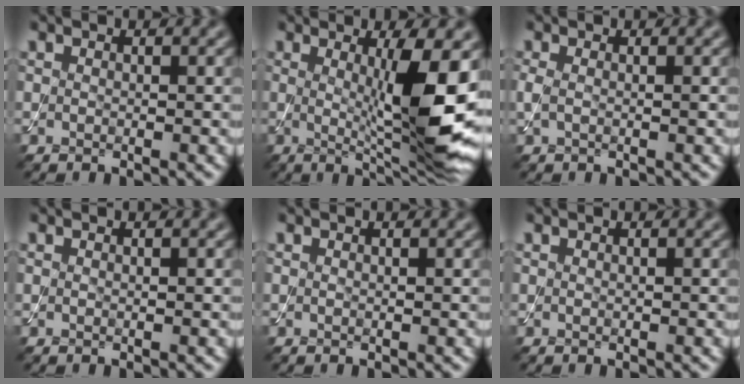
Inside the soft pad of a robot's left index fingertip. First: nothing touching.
{"total": 9.3, "force": [0.7, 1.6, 9.1], "torque": [-0.126, -0.020, 0.019]}
{"total": 1.1, "force": [0.0, 0.5, 1.1], "torque": [-0.023, -0.001, -0.003]}
{"total": 0.0}
{"total": 0.0}
{"total": 0.0}